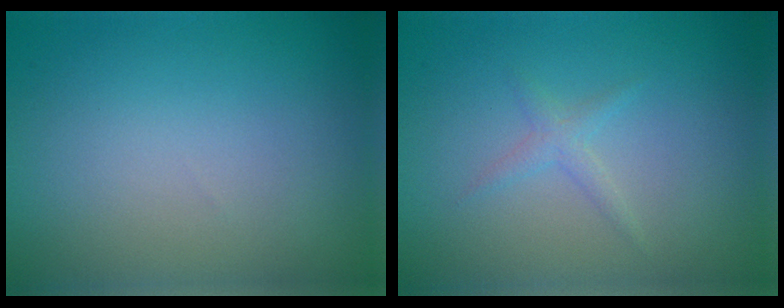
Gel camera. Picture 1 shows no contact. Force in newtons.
{"total": 1.1, "press": 1.1, "slide": 0.0}